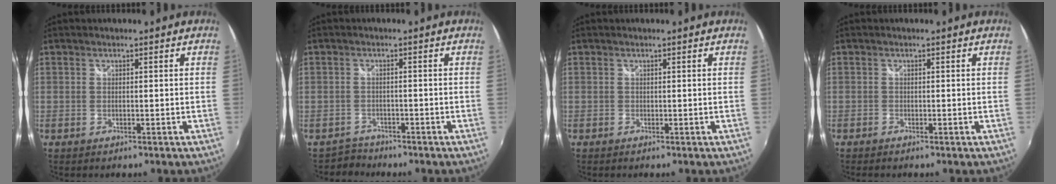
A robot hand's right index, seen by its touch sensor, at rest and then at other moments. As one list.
[{"total": 2.6, "force": [-2.0, 1.5, -0.8], "torque": [0.009, 0.011, -0.037]}, {"total": 0.0}, {"total": 0.6, "force": [-0.6, 0.2, 0.2], "torque": [-0.006, -0.001, -0.012]}]